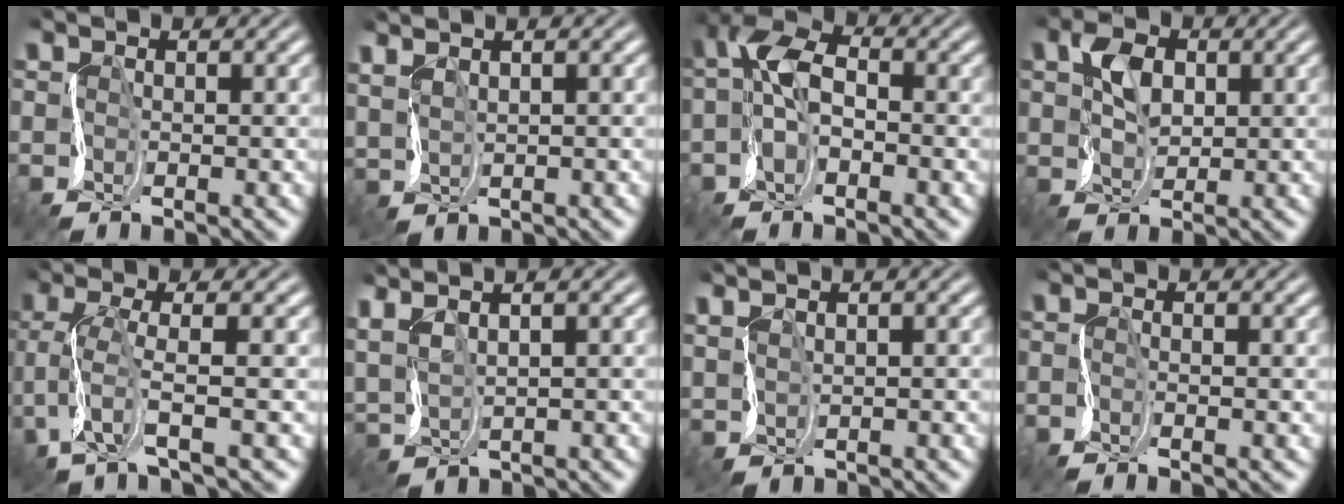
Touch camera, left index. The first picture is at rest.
{"total": 3.0, "force": [2.3, 1.2, 1.5], "torque": [-0.038, 0.024, 0.032]}
{"total": 5.3, "force": [-0.8, 3.2, 4.2], "torque": [-0.092, 0.014, -0.023]}
{"total": 2.7, "force": [1.2, 1.7, 1.7], "torque": [-0.042, 0.010, 0.019]}
{"total": 3.9, "force": [-0.6, 0.2, 3.8], "torque": [-0.087, 0.002, -0.021]}
{"total": 5.2, "force": [3.0, 2.2, 3.6], "torque": [-0.087, 0.033, 0.049]}
{"total": 2.3, "force": [1.8, 0.9, 1.1], "torque": [-0.028, 0.017, 0.026]}
{"total": 2.0, "force": [-0.7, 0.6, 1.8], "torque": [-0.024, -0.007, -0.015]}